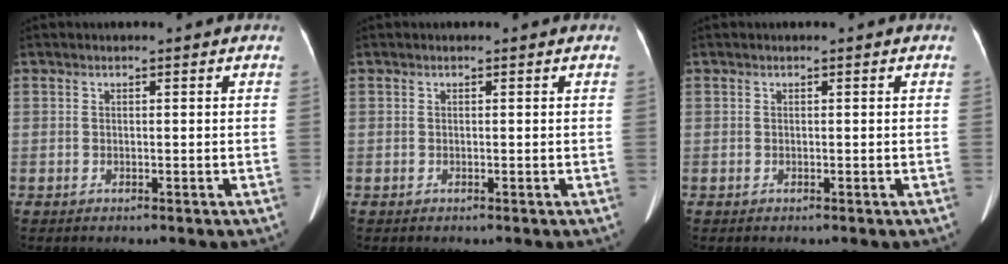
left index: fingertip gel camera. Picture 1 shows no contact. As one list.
[{"total": 0.0}, {"total": 0.0}]